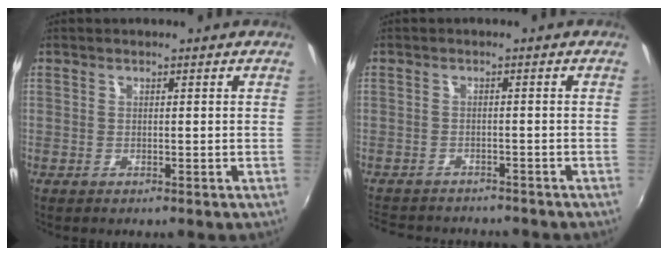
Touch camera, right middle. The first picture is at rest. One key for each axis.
{"total": 9.9, "fx": -9.0, "fy": 2.9, "fz": 3.2, "tx": -0.082, "ty": -0.014, "tz": -0.133}